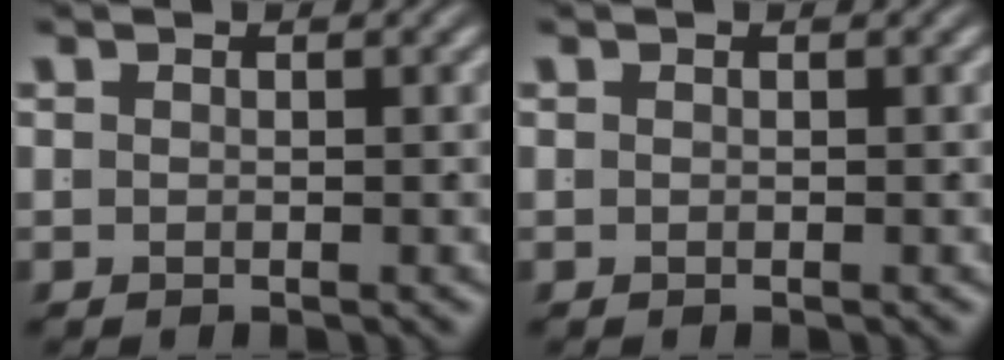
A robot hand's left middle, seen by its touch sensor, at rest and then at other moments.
{"total": 0.0}